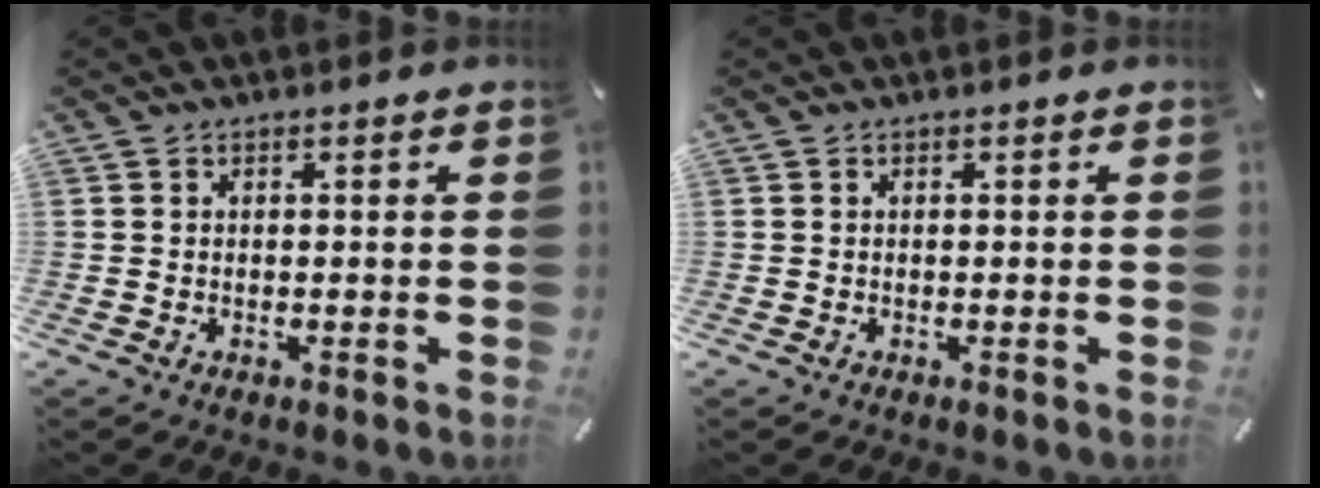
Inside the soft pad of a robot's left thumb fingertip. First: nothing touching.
{"total": 0.0}